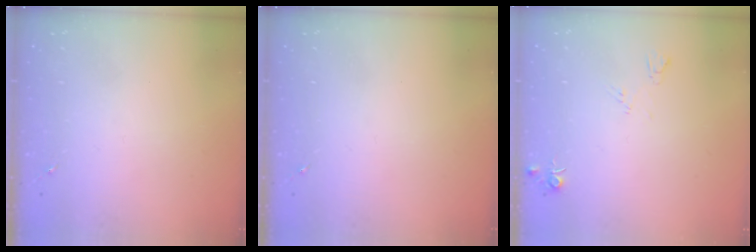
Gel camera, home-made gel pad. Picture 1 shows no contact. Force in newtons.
{"total": 0.0}
{"total": 5.2, "press": 5.2, "slide": 0.7}